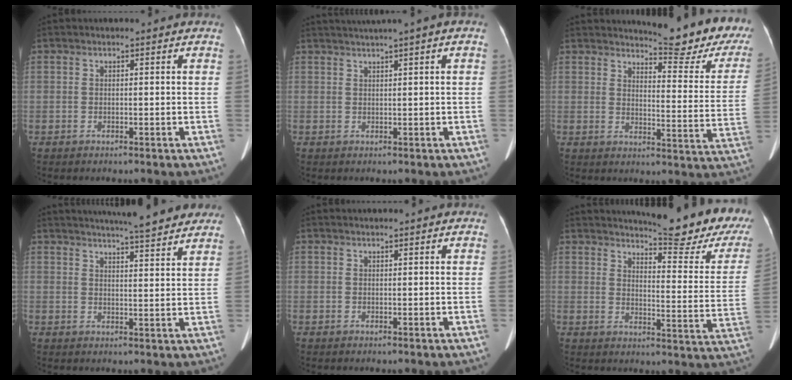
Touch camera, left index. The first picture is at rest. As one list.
[{"total": 3.1, "force": [2.0, -0.3, 2.3], "torque": [-0.045, 0.022, 0.040]}, {"total": 15.9, "force": [14.6, 1.2, 6.1], "torque": [-0.074, -0.089, 0.160]}, {"total": 14.3, "force": [12.9, 1.6, 6.1], "torque": [-0.083, 0.010, 0.160]}, {"total": 2.5, "force": [2.3, 0.1, 0.9], "torque": [-0.012, 0.025, 0.031]}, {"total": 18.3, "force": [16.3, 0.6, 8.4], "torque": [-0.116, -0.091, 0.192]}]